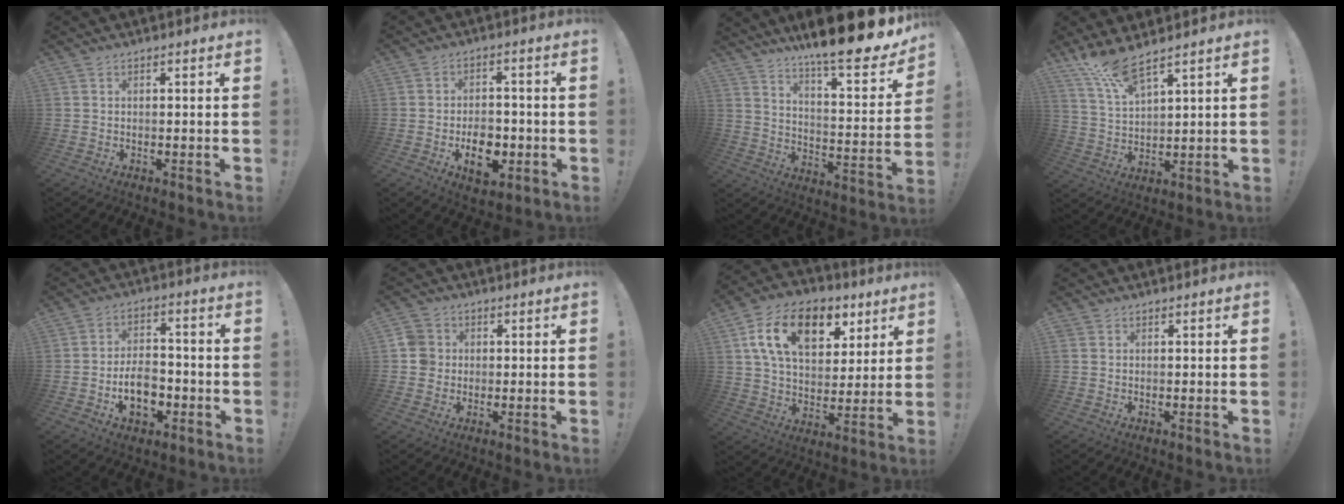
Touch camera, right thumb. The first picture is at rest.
{"total": 10.1, "force": [-3.5, 6.6, 6.8], "torque": [-0.090, 0.014, -0.054]}
{"total": 16.3, "force": [13.4, 1.4, 9.1], "torque": [-0.131, -0.120, 0.213]}
{"total": 8.5, "force": [7.0, 1.5, 4.5], "torque": [-0.097, -0.037, 0.128]}
{"total": 10.7, "force": [-3.8, 7.0, 7.2], "torque": [-0.107, 0.018, -0.064]}
{"total": 5.6, "force": [0.1, 5.3, 1.8], "torque": [-0.026, 0.011, 0.003]}
{"total": 18.8, "force": [8.0, 11.9, 12.1], "torque": [-0.188, -0.025, 0.145]}
{"total": 1.1, "force": [0.6, 0.9, 0.4], "torque": [-0.010, 0.004, 0.012]}